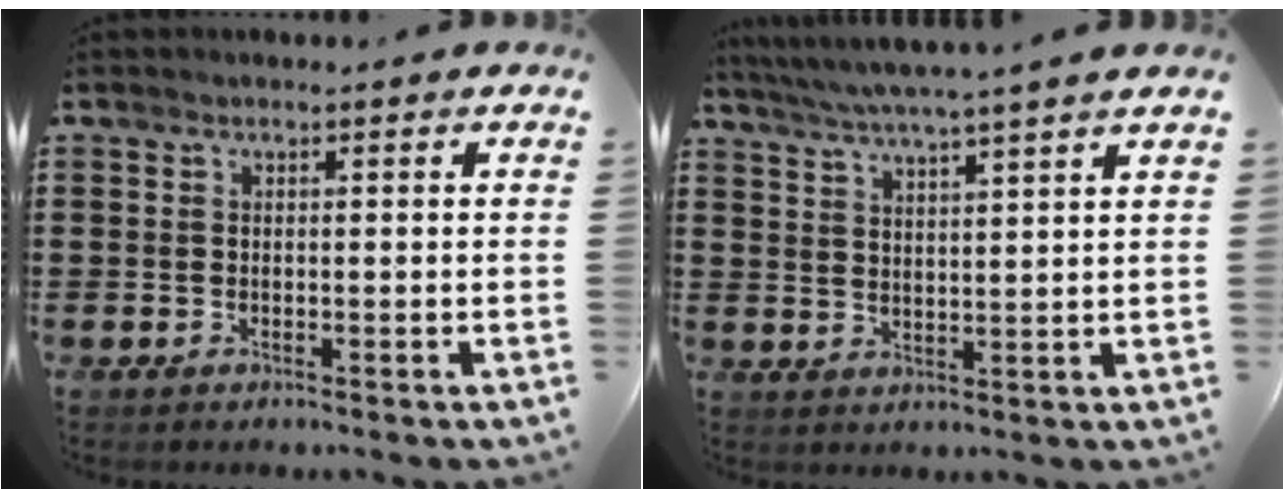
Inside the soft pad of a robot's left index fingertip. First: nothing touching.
{"total": 4.3, "force": [3.8, -0.9, 1.7], "torque": [-0.046, -0.021, 0.064]}